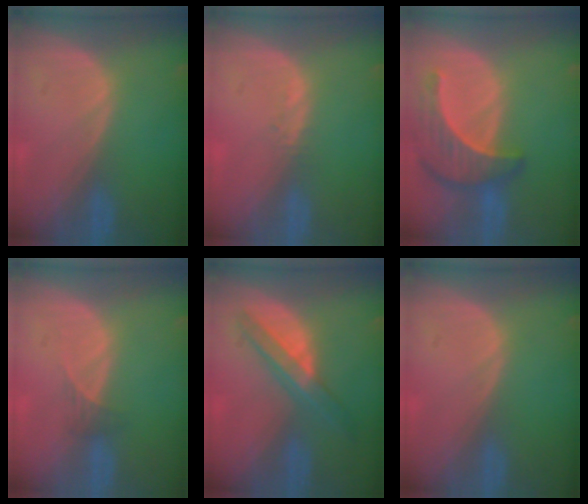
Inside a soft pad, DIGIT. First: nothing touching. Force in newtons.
{"total": 0.9, "press": 0.8, "slide": 0.4}
{"total": 7.6, "press": 7.3, "slide": 1.9}
{"total": 1.6, "press": 1.3, "slide": 0.9}
{"total": 7.0, "press": 5.9, "slide": 3.7}
{"total": 0.0}